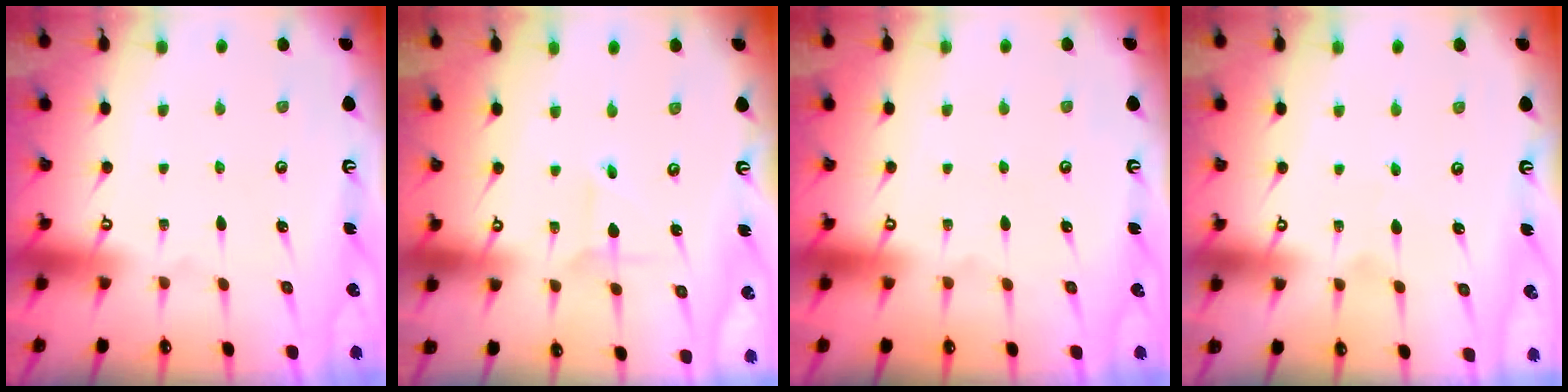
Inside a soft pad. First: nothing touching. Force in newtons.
{"total": 2.0, "press": 2.0, "slide": 0.3}
{"total": 0.0}
{"total": 2.8, "press": 2.8, "slide": 0.1}